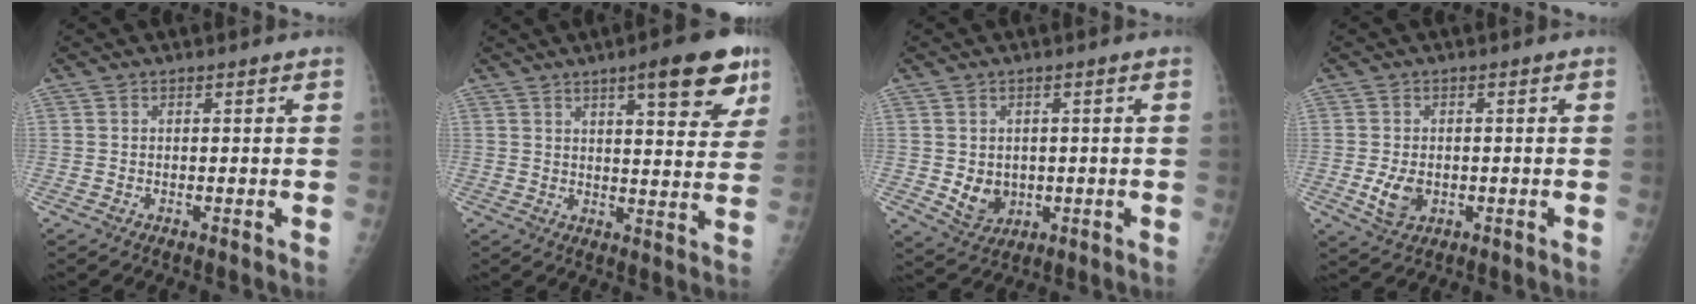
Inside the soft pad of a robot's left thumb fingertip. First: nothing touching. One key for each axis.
{"total": 14.0, "fx": 7.8, "fy": 3.7, "fz": 11.0, "tx": -0.114, "ty": -0.030, "tz": 0.102}
{"total": 5.6, "fx": -0.4, "fy": 4.7, "fz": 3.0, "tx": -0.027, "ty": -0.004, "tz": 0.010}
{"total": 4.9, "fx": -1.0, "fy": 3.4, "fz": 3.3, "tx": -0.055, "ty": -0.004, "tz": -0.012}